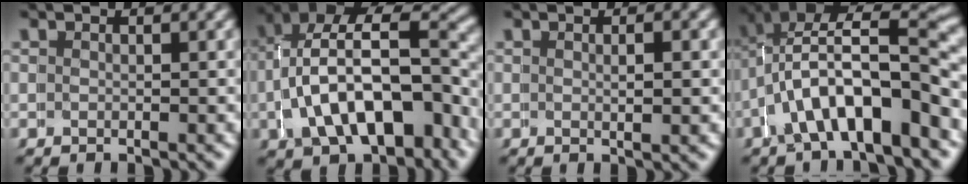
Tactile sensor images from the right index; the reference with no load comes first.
{"total": 9.2, "force": [-1.1, 5.4, 7.3], "torque": [-0.141, -0.023, -0.007]}
{"total": 1.2, "force": [0.2, -0.6, 0.9], "torque": [-0.010, 0.001, 0.006]}
{"total": 7.0, "force": [-0.8, 2.9, 6.3], "torque": [-0.105, -0.005, -0.009]}